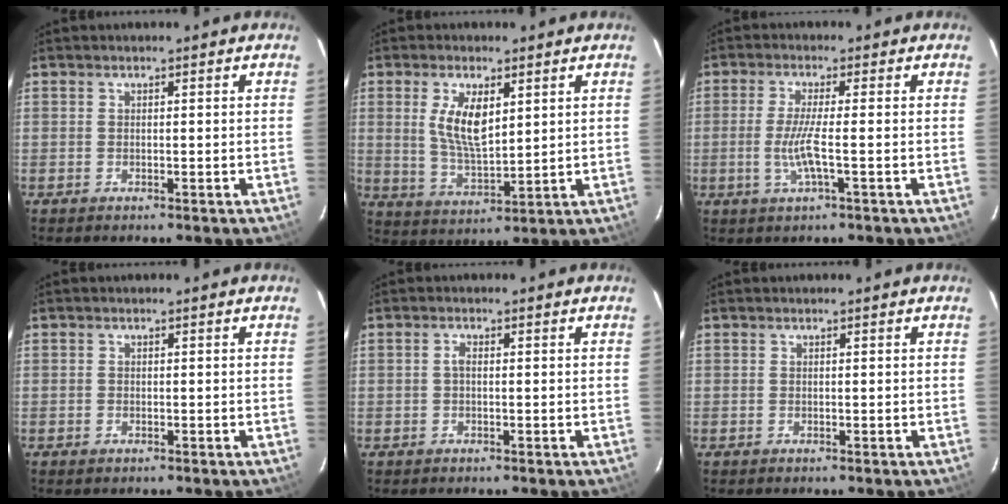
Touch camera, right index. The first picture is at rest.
{"total": 8.4, "force": [2.7, 3.5, 7.1], "torque": [-0.139, -0.002, 0.059]}
{"total": 5.4, "force": [-1.3, -0.1, 5.2], "torque": [-0.110, -0.006, -0.025]}
{"total": 0.7, "force": [-0.5, 0.5, 0.2], "torque": [-0.003, -0.002, -0.009]}
{"total": 1.0, "force": [-0.1, 0.4, 0.9], "torque": [-0.019, 0.006, -0.004]}
{"total": 0.0}